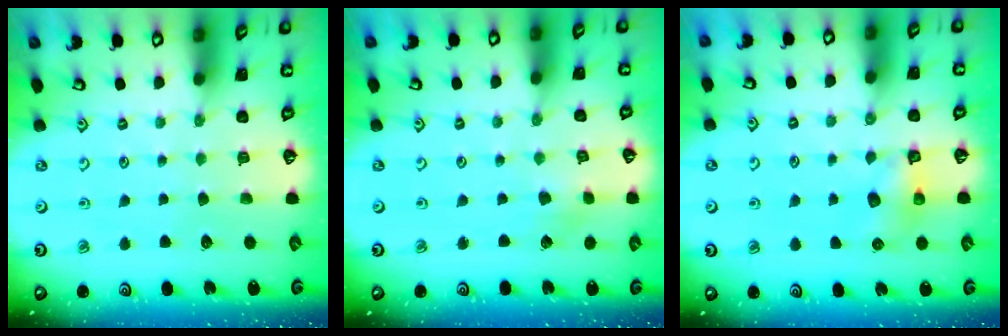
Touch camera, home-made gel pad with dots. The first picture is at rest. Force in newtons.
{"total": 2.5, "press": 2.4, "slide": 0.5}
{"total": 6.6, "press": 6.6, "slide": 0.3}